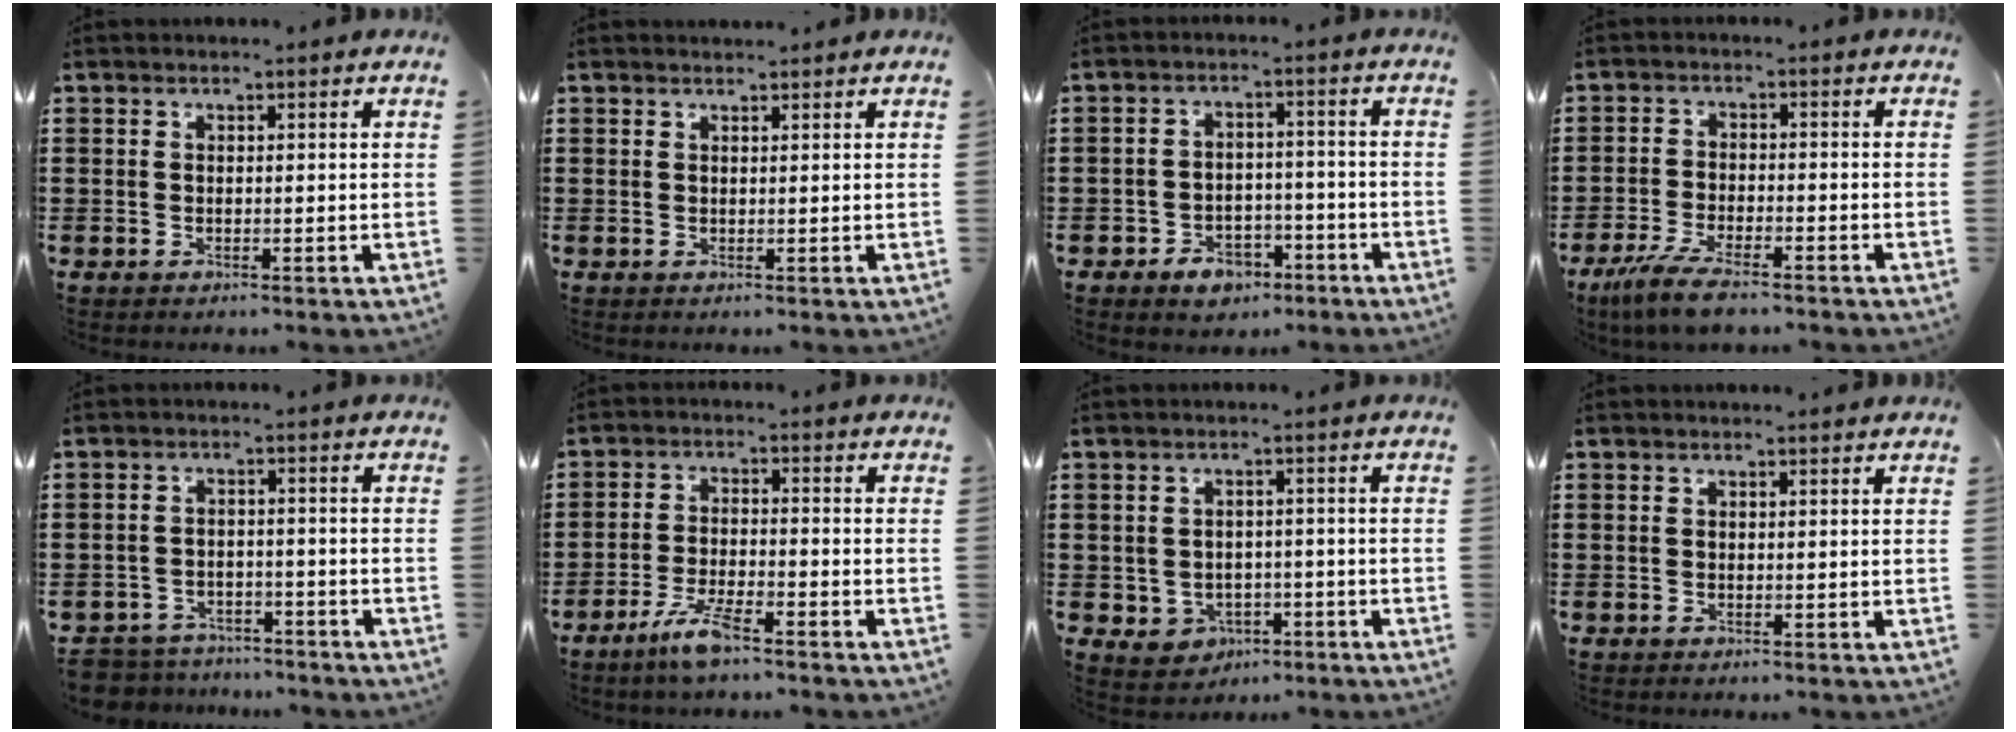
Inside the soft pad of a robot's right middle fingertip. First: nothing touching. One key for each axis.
{"total": 0.6, "fx": 0.6, "fy": 0.1, "fz": 0.0, "tx": 0.002, "ty": -0.003, "tz": 0.011}
{"total": 4.2, "fx": -3.2, "fy": 2.3, "fz": 1.4, "tx": -0.025, "ty": 0.010, "tz": -0.062}
{"total": 5.5, "fx": -4.4, "fy": 0.8, "fz": 3.2, "tx": -0.080, "ty": -0.012, "tz": -0.088}
{"total": 4.2, "fx": -4.2, "fy": 0.8, "fz": -0.2, "tx": -0.008, "ty": 0.004, "tz": -0.091}
{"total": 5.2, "fx": -3.6, "fy": 0.7, "fz": 3.6, "tx": -0.085, "ty": -0.007, "tz": -0.070}
{"total": 2.5, "fx": -1.2, "fy": 2.2, "fz": 0.5, "tx": -0.018, "ty": 0.002, "tz": -0.028}
{"total": 0.0}